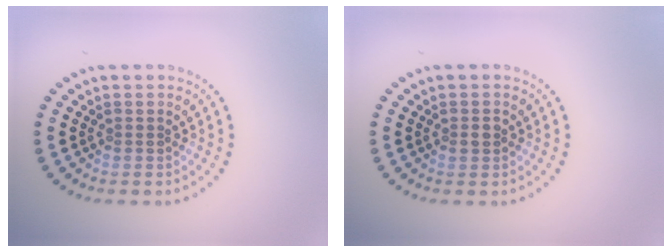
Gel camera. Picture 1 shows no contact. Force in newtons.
{"total": 1.0, "press": 1.0, "slide": 0.1}